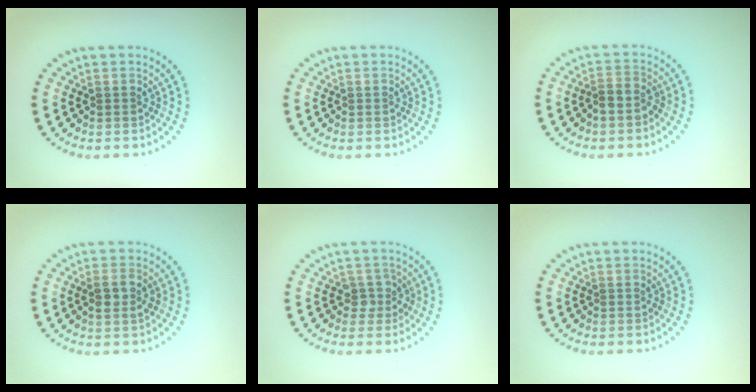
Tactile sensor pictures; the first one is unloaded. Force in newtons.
{"total": 0.0}
{"total": 1.5, "press": 1.2, "slide": 0.9}
{"total": 2.0, "press": 1.9, "slide": 0.7}
{"total": 1.6, "press": 1.3, "slide": 1.1}
{"total": 0.0}